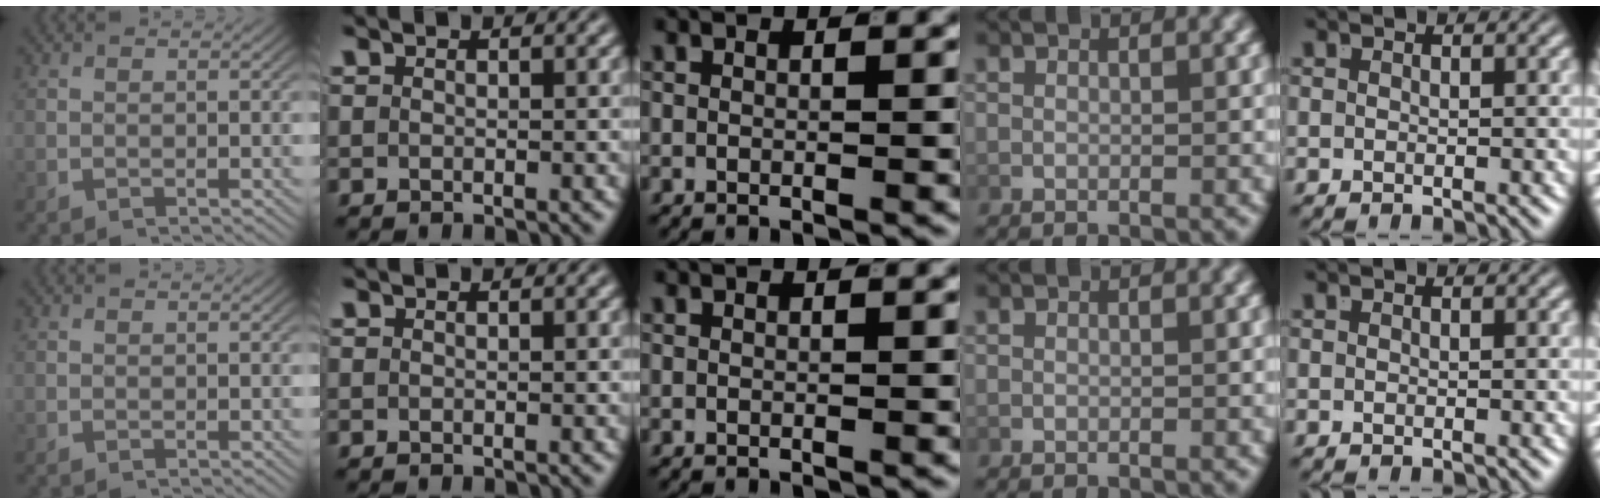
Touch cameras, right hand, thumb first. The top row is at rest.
{}